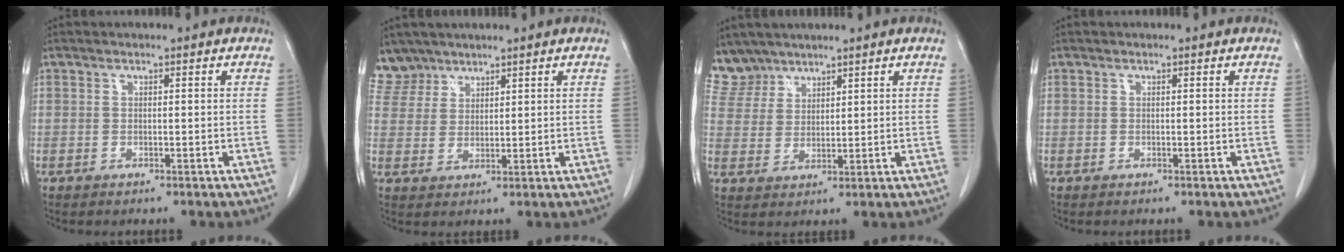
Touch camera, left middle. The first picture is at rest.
{"total": 5.2, "force": [4.6, 2.3, -0.6], "torque": [0.019, 0.005, 0.097]}
{"total": 5.2, "force": [4.7, 2.2, -0.6], "torque": [0.017, 0.004, 0.099]}
{"total": 0.0}